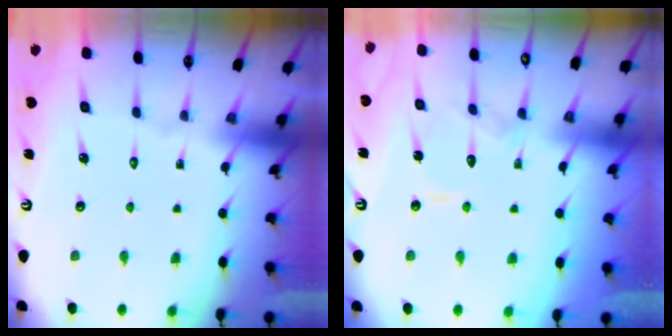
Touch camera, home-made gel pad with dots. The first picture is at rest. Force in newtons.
{"total": 8.9, "press": 8.8, "slide": 0.7}